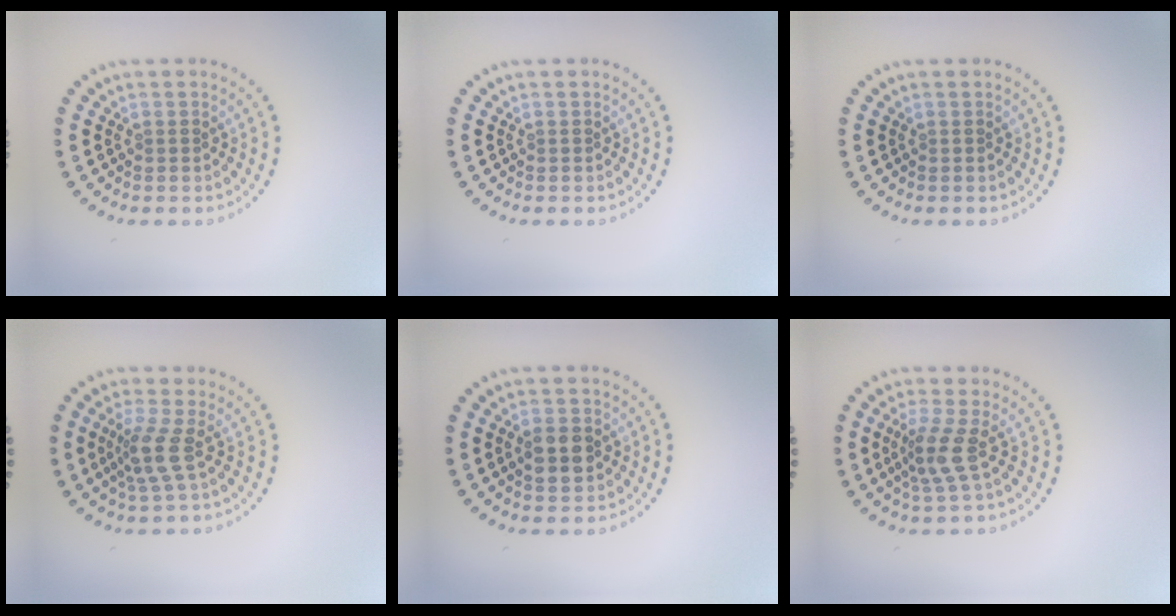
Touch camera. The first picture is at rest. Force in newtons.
{"total": 0.0}
{"total": 0.0}
{"total": 2.7, "press": 2.0, "slide": 1.7}
{"total": 3.2, "press": 3.2, "slide": 0.0}
{"total": 2.8, "press": 2.2, "slide": 1.8}